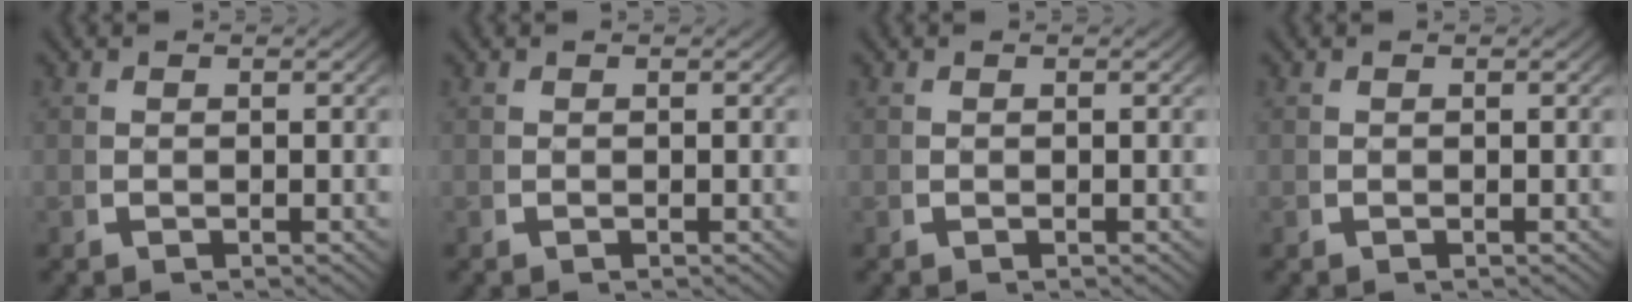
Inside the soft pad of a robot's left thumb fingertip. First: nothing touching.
{"total": 0.0}
{"total": 0.0}
{"total": 0.0}